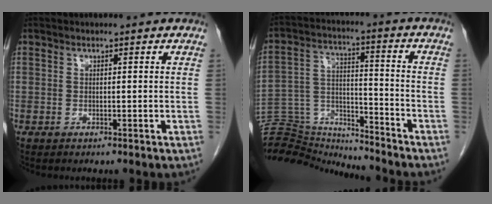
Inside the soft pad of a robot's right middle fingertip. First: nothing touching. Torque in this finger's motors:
{"motor_torque": [0.24, -0.95, -0.02, -0.03]}